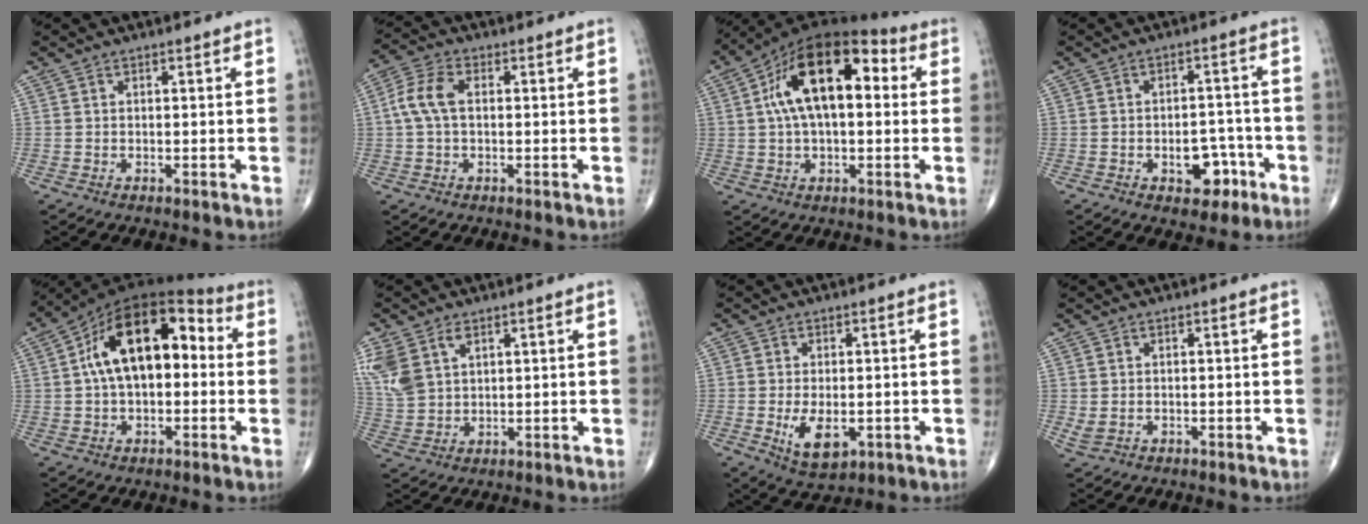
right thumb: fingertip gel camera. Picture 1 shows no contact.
{"total": 6.5, "force": [0.6, 3.8, 5.2], "torque": [-0.120, 0.020, 0.006]}
{"total": 18.2, "force": [3.5, 9.5, 15.1], "torque": [-0.243, 0.035, 0.048]}
{"total": 7.3, "force": [-3.2, 4.7, 4.7], "torque": [-0.035, 0.033, -0.038]}
{"total": 17.6, "force": [1.9, 9.9, 14.5], "torque": [-0.222, 0.046, 0.021]}
{"total": 8.9, "force": [4.2, 5.6, 5.6], "torque": [-0.127, -0.002, 0.097]}
{"total": 7.0, "force": [-1.6, 3.8, 5.7], "torque": [-0.091, -0.013, -0.017]}
{"total": 1.2, "force": [-0.1, 0.9, 0.8], "torque": [-0.021, 0.001, 0.002]}